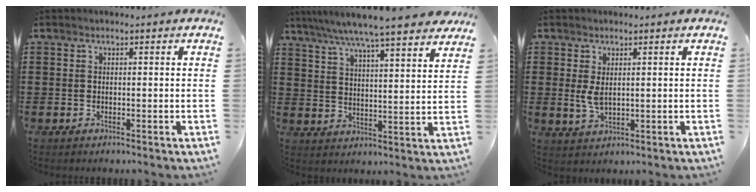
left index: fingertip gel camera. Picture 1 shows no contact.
{"total": 7.1, "force": [6.3, -0.3, 3.2], "torque": [-0.087, -0.034, 0.107]}
{"total": 3.4, "force": [0.5, 1.5, 2.9], "torque": [-0.075, -0.002, 0.004]}